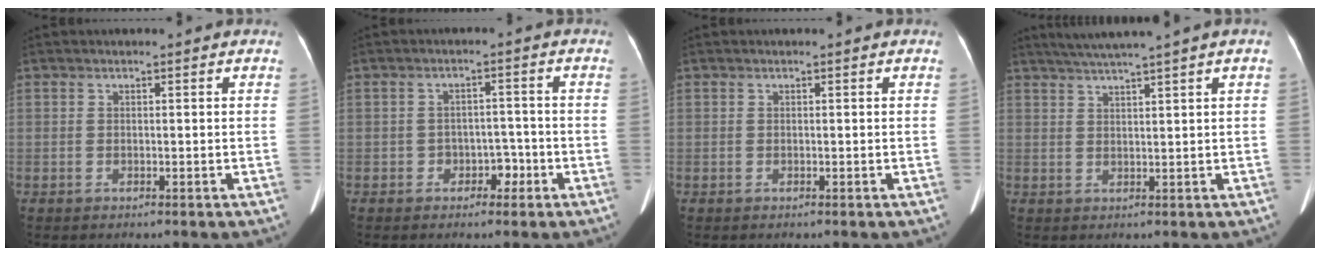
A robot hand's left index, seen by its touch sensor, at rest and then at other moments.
{"total": 3.3, "force": [-1.7, 2.4, 1.6], "torque": [-0.016, 0.014, -0.022]}
{"total": 0.0}
{"total": 5.5, "force": [4.1, -1.3, 3.5], "torque": [-0.060, 0.018, 0.073]}